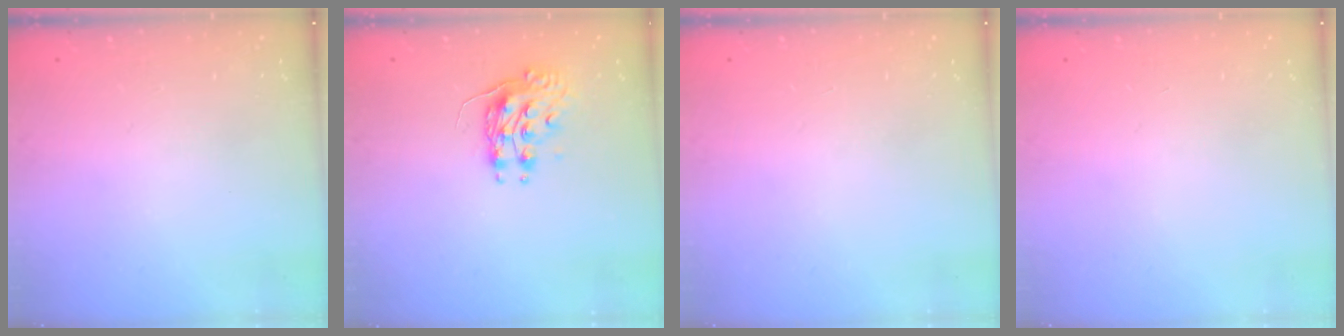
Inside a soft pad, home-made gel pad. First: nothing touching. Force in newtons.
{"total": 8.6, "press": 8.6, "slide": 0.2}
{"total": 0.0}
{"total": 0.0}